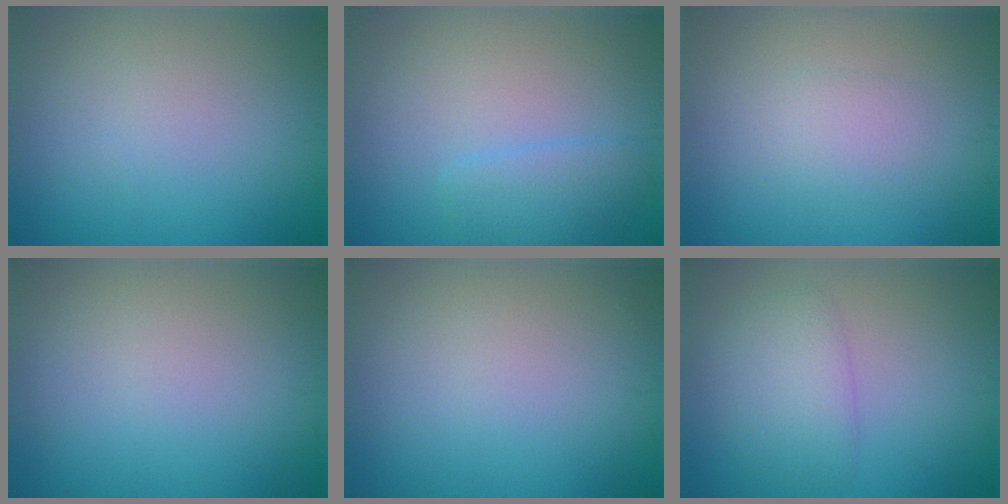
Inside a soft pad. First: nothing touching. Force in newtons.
{"total": 2.4, "press": 2.3, "slide": 0.1}
{"total": 1.8, "press": 1.8, "slide": 0.1}
{"total": 0.0}
{"total": 0.0}
{"total": 2.9, "press": 2.9, "slide": 0.2}